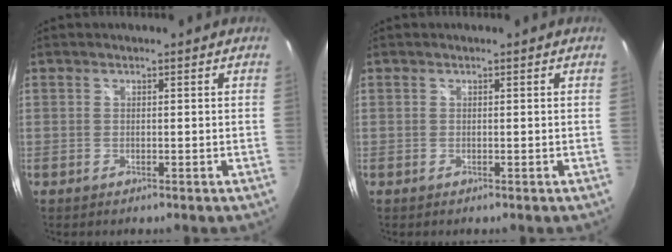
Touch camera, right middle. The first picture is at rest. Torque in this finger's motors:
{"motor_torque": [-0.04, -0.17, 0.00, 0.00]}